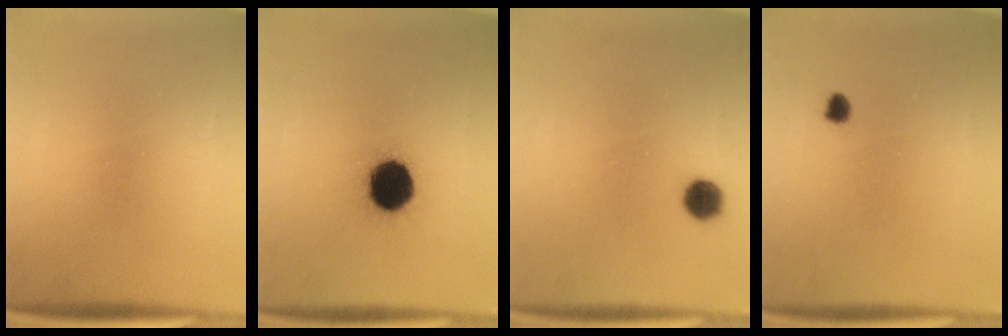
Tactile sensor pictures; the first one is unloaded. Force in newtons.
{"total": 13.9}
{"total": 4.2}
{"total": 1.3}